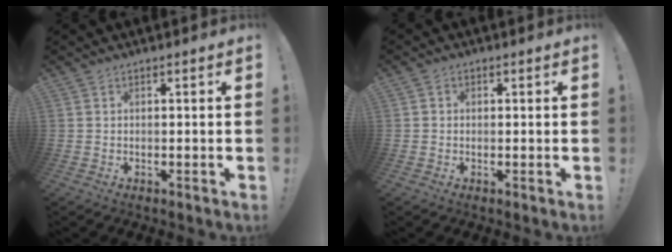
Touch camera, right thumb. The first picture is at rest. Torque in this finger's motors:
{"motor_torque": [-0.27, 0.14, -0.01, 0.01, 0.09]}